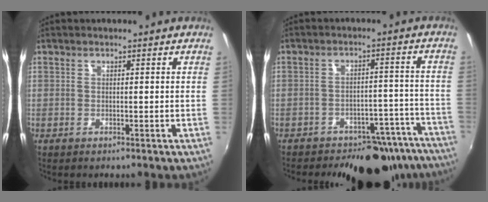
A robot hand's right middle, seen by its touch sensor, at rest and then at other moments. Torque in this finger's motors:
{"motor_torque": [1.07, -1.07, 0.25, 0.10]}